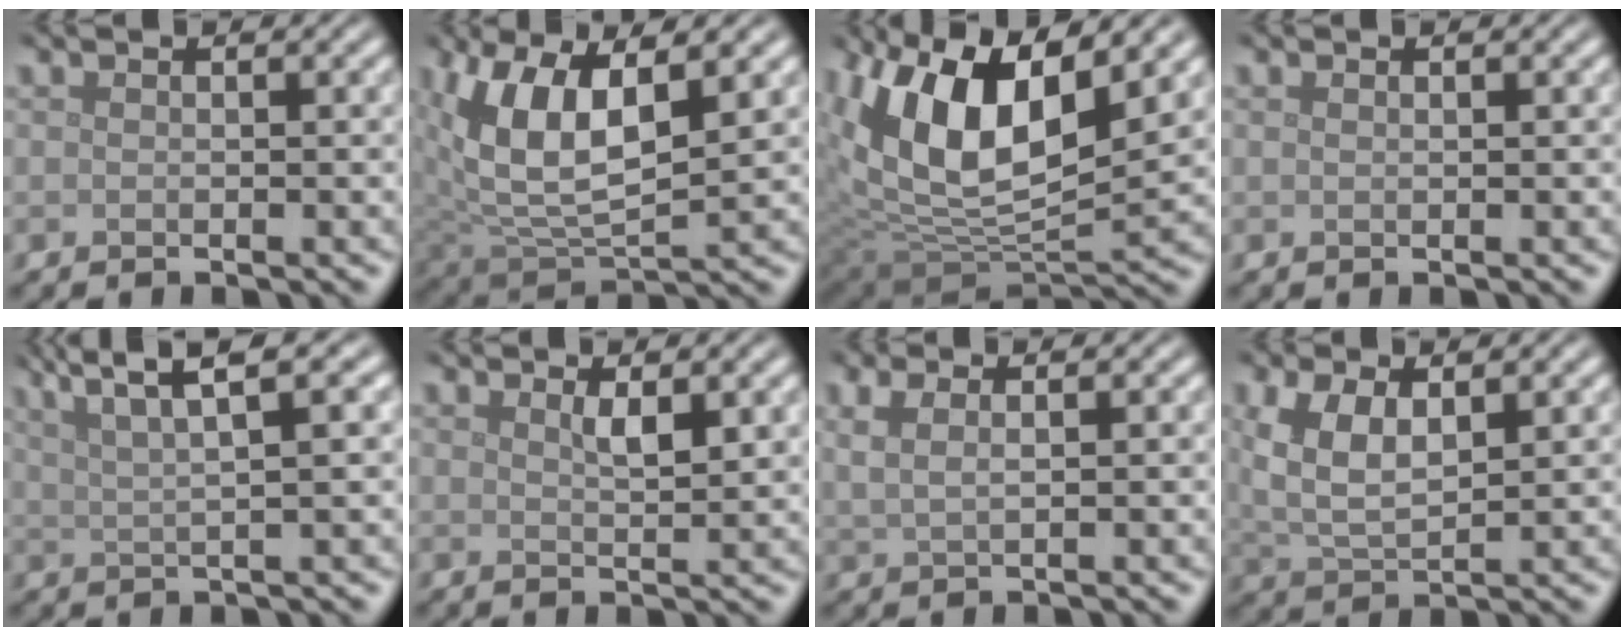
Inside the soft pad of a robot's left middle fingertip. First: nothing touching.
{"total": 8.3, "force": [2.5, 4.1, 6.8], "torque": [-0.150, -0.005, 0.043]}
{"total": 13.4, "force": [5.1, 6.3, 10.6], "torque": [-0.205, 0.006, 0.090]}
{"total": 0.0}
{"total": 6.8, "force": [4.1, 1.4, 5.2], "torque": [-0.078, 0.019, 0.058]}
{"total": 1.8, "force": [1.0, 0.4, 1.4], "torque": [-0.026, -0.003, 0.018]}
{"total": 2.7, "force": [1.3, 1.1, 2.1], "torque": [-0.033, 0.002, 0.014]}
{"total": 4.9, "force": [1.8, 2.4, 3.9], "torque": [-0.093, -0.002, 0.039]}